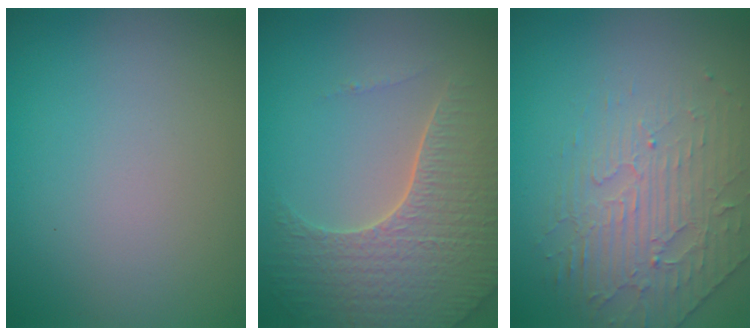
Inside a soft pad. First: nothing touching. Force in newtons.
{"total": 5.8, "press": 4.7, "slide": 3.3}
{"total": 2.8, "press": 2.3, "slide": 1.6}